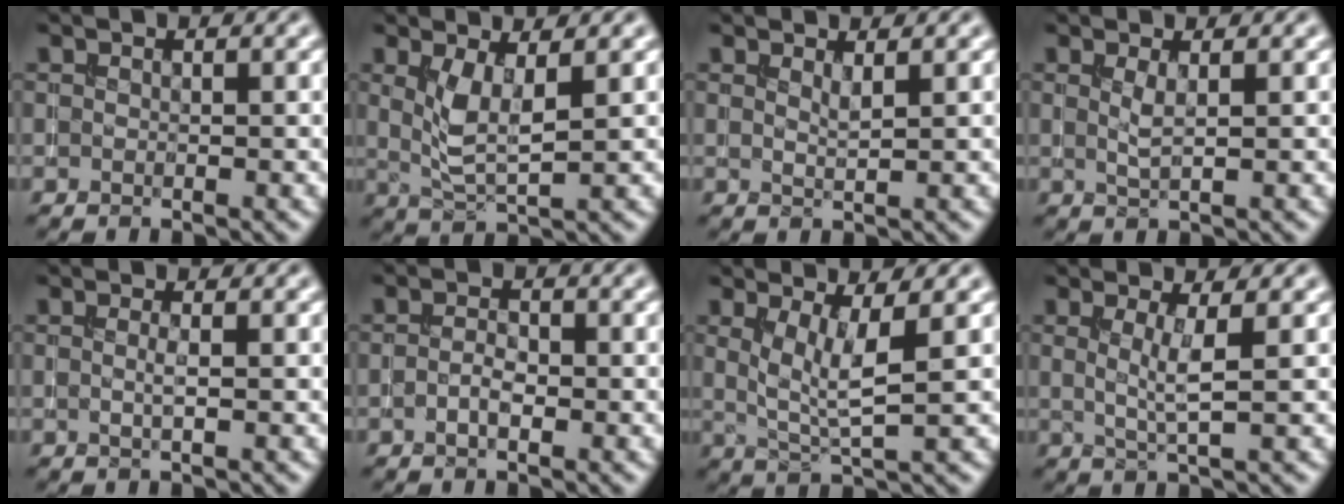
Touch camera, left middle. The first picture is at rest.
{"total": 3.5, "force": [1.0, 1.1, 3.1], "torque": [-0.071, -0.009, 0.025]}
{"total": 1.0, "force": [0.7, 0.1, 0.7], "torque": [-0.014, -0.003, 0.013]}
{"total": 1.4, "force": [0.5, 0.3, 1.3], "torque": [-0.027, -0.004, 0.009]}
{"total": 1.0, "force": [0.0, 0.2, 1.0], "torque": [-0.020, -0.002, -0.002]}
{"total": 1.6, "force": [-0.5, 0.7, 1.3], "torque": [-0.026, 0.000, -0.013]}
{"total": 4.0, "force": [0.9, 1.0, 3.8], "torque": [-0.077, -0.008, 0.021]}
{"total": 2.7, "force": [0.5, 0.5, 2.6], "torque": [-0.047, -0.006, 0.008]}